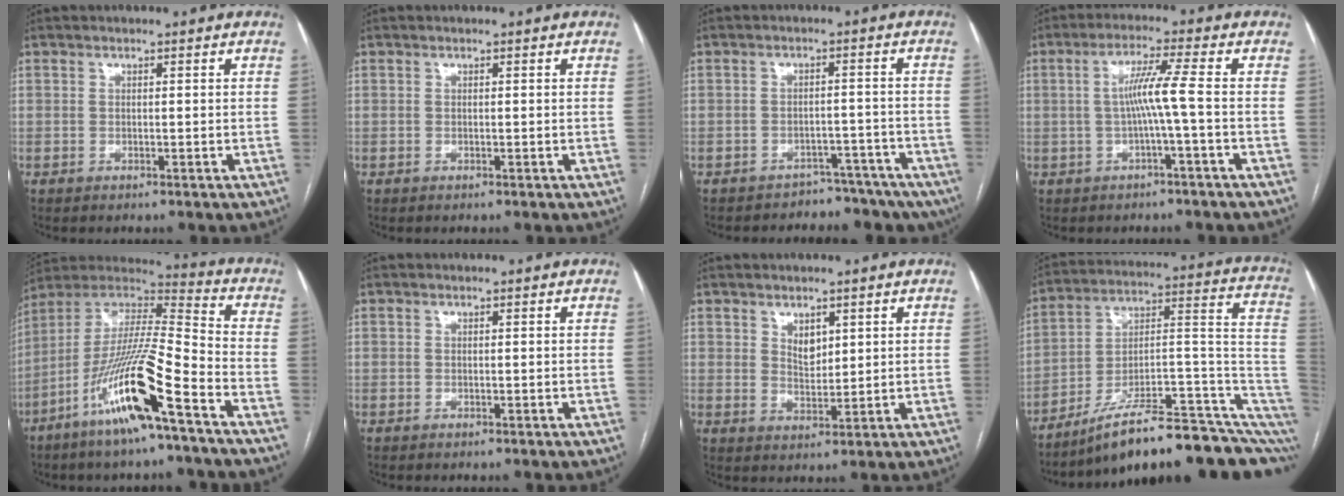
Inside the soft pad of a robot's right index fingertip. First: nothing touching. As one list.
[{"total": 0.0}, {"total": 10.3, "force": [-8.6, 5.6, 1.1], "torque": [0.010, 0.042, -0.098]}, {"total": 5.6, "force": [-0.8, -1.1, 5.4], "torque": [-0.101, 0.014, -0.011]}, {"total": 18.5, "force": [-9.8, 1.2, 15.6], "torque": [-0.325, -0.025, -0.187]}, {"total": 0.0}, {"total": 3.3, "force": [1.6, 2.0, 2.1], "torque": [-0.040, -0.002, 0.036]}, {"total": 23.4, "force": [-13.8, 5.7, 18.0], "torque": [-0.165, 0.069, -0.202]}]